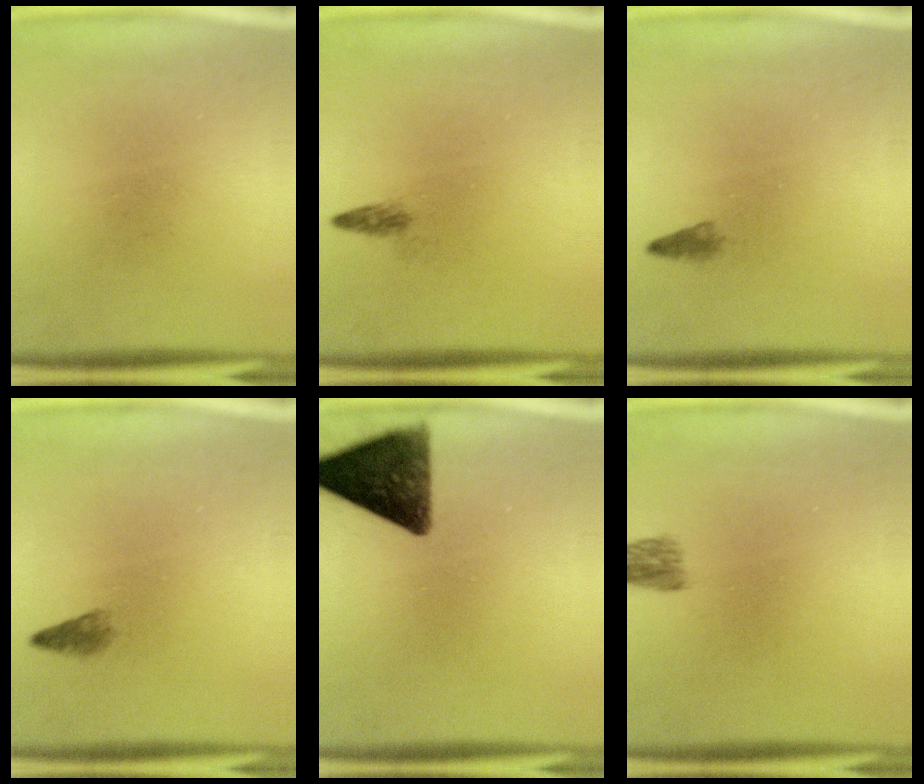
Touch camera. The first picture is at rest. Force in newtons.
{"total": 1.1}
{"total": 0.9}
{"total": 1.2}
{"total": 11.8}
{"total": 2.5}